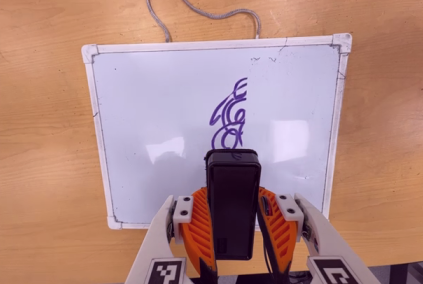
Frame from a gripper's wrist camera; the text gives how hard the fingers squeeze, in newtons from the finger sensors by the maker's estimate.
{"total": 5.5, "left": 4.1, "right": 6.8}